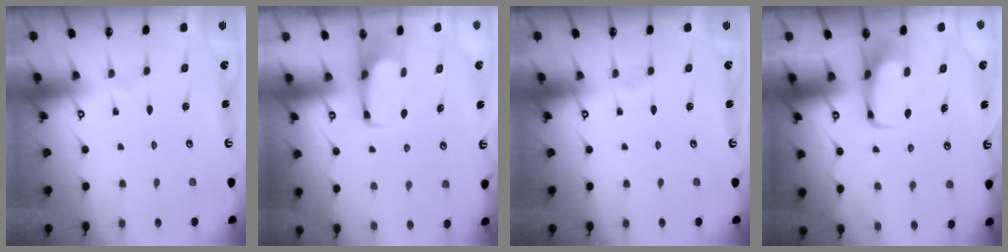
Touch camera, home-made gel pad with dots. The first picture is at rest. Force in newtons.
{"total": 2.7, "press": 2.7, "slide": 0.4}
{"total": 0.0}
{"total": 3.9, "press": 3.9, "slide": 0.3}